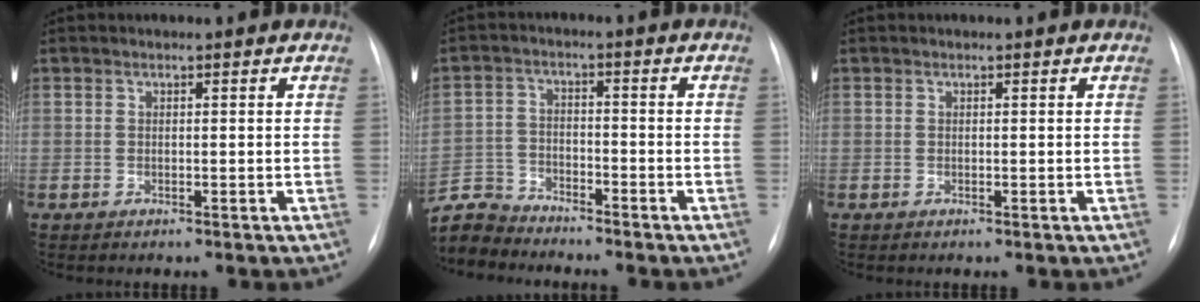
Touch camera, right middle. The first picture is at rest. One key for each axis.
{"total": 7.0, "fx": -6.9, "fy": 1.3, "fz": -0.5, "tx": 0.008, "ty": 0.005, "tz": -0.137}
{"total": 0.0}